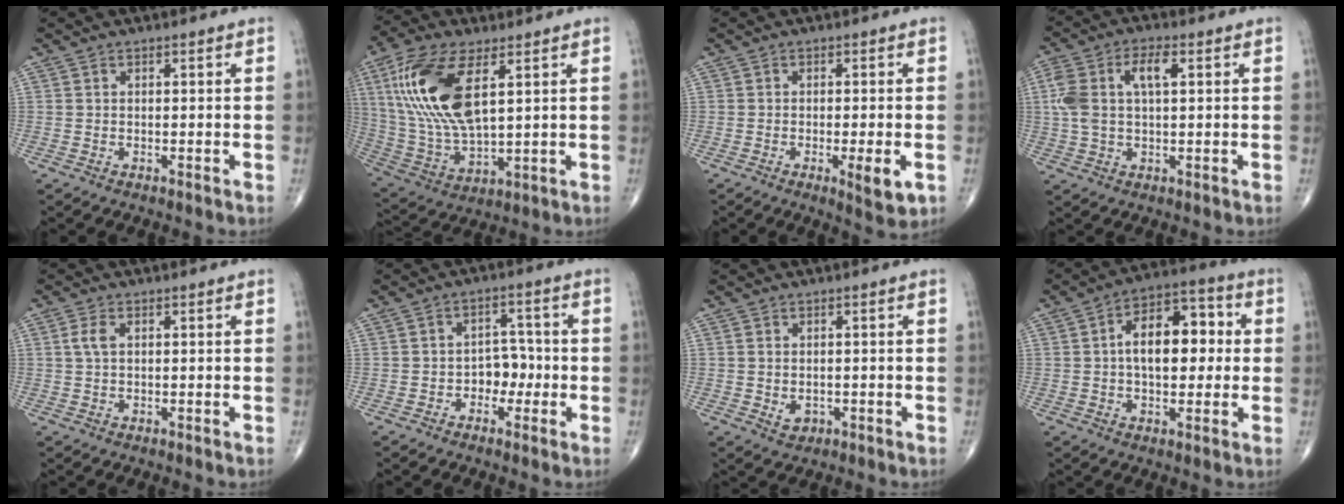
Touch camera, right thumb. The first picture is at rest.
{"total": 18.7, "force": [5.9, 8.1, 15.8], "torque": [-0.335, -0.017, 0.118]}
{"total": 5.4, "force": [-1.7, 1.2, 5.0], "torque": [-0.072, -0.010, -0.023]}
{"total": 9.4, "force": [2.1, 4.5, 8.0], "torque": [-0.186, 0.023, 0.041]}
{"total": 2.5, "force": [0.6, 1.4, 2.0], "torque": [-0.051, 0.008, 0.013]}
{"total": 4.9, "force": [-1.4, 3.7, 2.9], "torque": [-0.010, 0.022, -0.030]}
{"total": 2.3, "force": [-0.3, 1.8, 1.3], "torque": [-0.015, -0.001, 0.003]}
{"total": 13.3, "force": [1.2, 7.5, 10.9], "torque": [-0.140, 0.028, 0.010]}